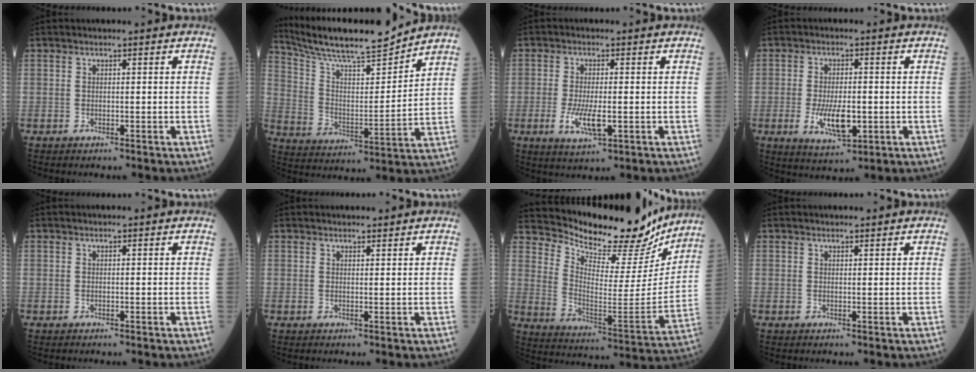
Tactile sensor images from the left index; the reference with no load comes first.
{"total": 15.7, "force": [14.7, 0.6, 5.5], "torque": [-0.112, -0.001, 0.254]}
{"total": 5.2, "force": [-1.3, 1.5, 4.8], "torque": [-0.104, -0.010, -0.019]}
{"total": 7.0, "force": [-1.6, 2.7, 6.3], "torque": [-0.125, -0.012, -0.021]}
{"total": 0.0}
{"total": 1.3, "force": [1.2, 0.3, 0.2], "torque": [-0.006, 0.003, 0.020]}
{"total": 19.4, "force": [18.3, 4.6, 4.7], "torque": [-0.084, -0.057, 0.259]}
{"total": 0.7, "force": [0.7, 0.1, 0.1], "torque": [-0.007, 0.000, 0.012]}